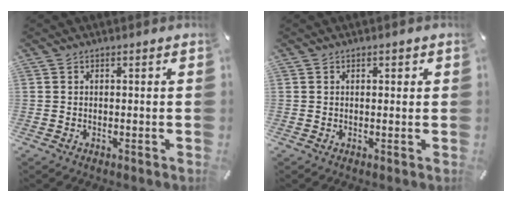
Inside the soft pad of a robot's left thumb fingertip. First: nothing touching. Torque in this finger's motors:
{"motor_torque": [-0.10, -0.34, -0.02, 0.07, -0.02]}